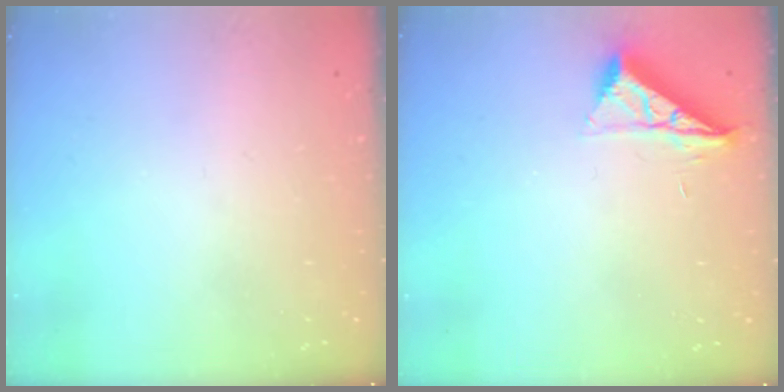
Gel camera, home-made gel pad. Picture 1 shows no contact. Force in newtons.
{"total": 7.7, "press": 7.7, "slide": 0.3}